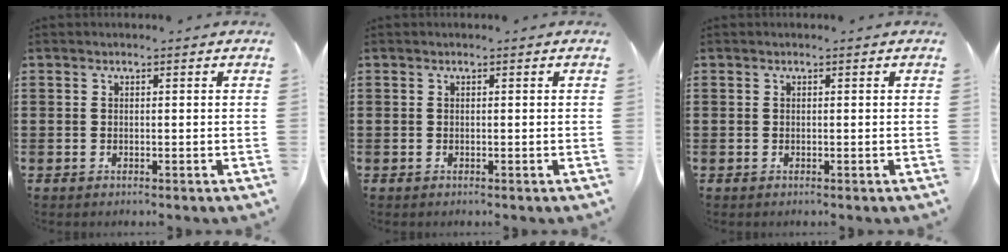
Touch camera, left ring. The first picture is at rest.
{"total": 0.0}
{"total": 0.0}